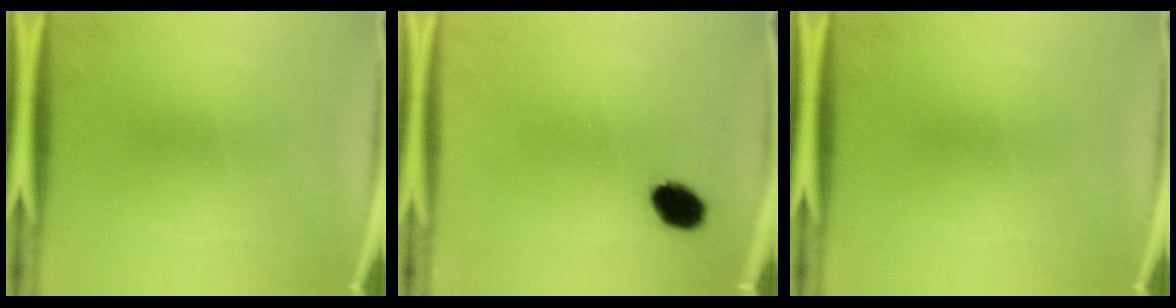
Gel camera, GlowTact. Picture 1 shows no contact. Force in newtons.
{"total": 6.2}
{"total": 0.0}